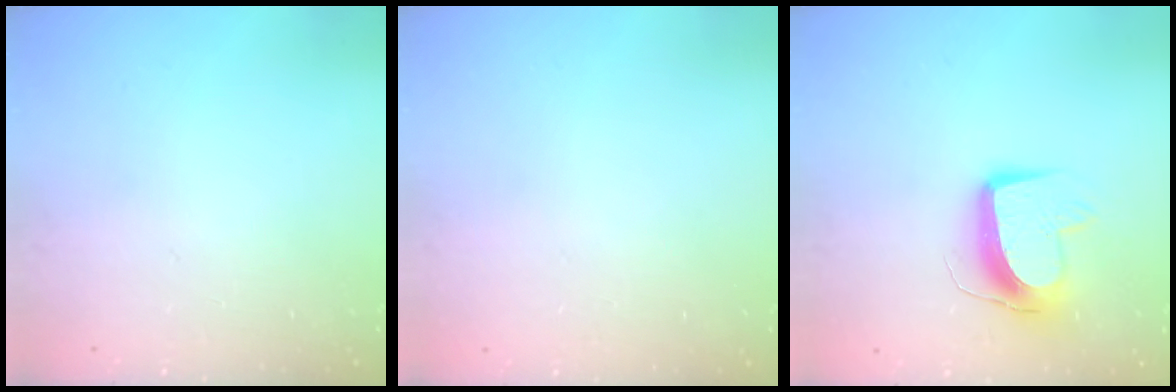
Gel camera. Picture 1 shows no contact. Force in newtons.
{"total": 0.0}
{"total": 10.1, "press": 10.1, "slide": 0.4}